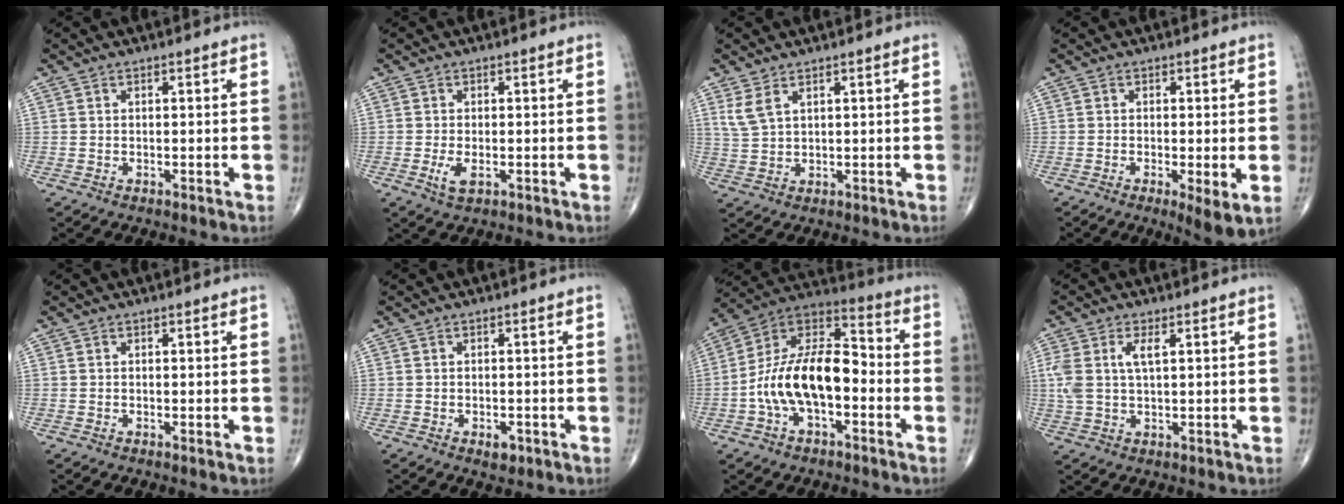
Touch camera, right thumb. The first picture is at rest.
{"total": 3.0, "force": [-0.8, 1.4, 2.5], "torque": [-0.054, -0.007, -0.014]}
{"total": 3.5, "force": [2.1, 1.5, 2.4], "torque": [-0.055, -0.003, 0.053]}
{"total": 5.0, "force": [-1.2, 1.1, 4.8], "torque": [-0.085, -0.018, -0.023]}
{"total": 0.0}
{"total": 2.2, "force": [-1.0, 1.3, 1.5], "torque": [-0.019, 0.000, -0.011]}
{"total": 17.2, "force": [-3.5, 9.1, 14.2], "torque": [-0.250, 0.050, -0.069]}
{"total": 6.0, "force": [1.7, 2.7, 5.2], "torque": [-0.132, 0.013, 0.038]}